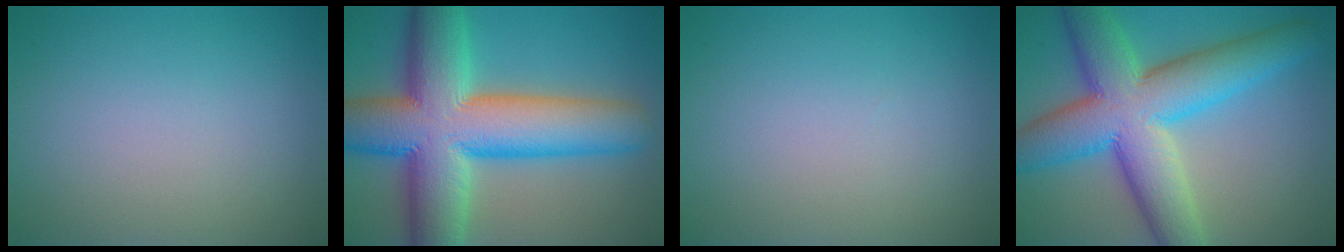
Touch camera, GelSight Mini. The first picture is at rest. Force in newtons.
{"total": 15.4, "press": 15.4, "slide": 0.6}
{"total": 0.0}
{"total": 12.0, "press": 12.0, "slide": 0.5}